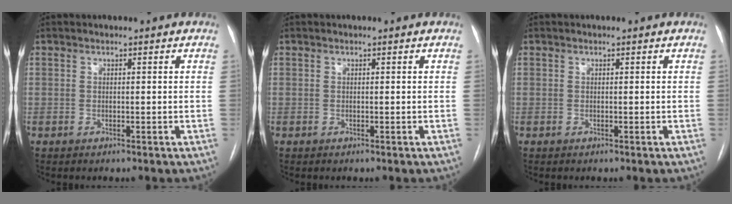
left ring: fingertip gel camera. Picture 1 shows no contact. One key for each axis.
{"total": 0.0}
{"total": 0.0}